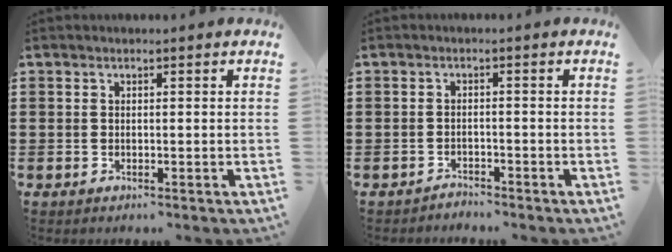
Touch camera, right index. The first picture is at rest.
{"total": 1.6, "force": [-1.6, 0.2, -0.1], "torque": [-0.004, 0.004, -0.035]}